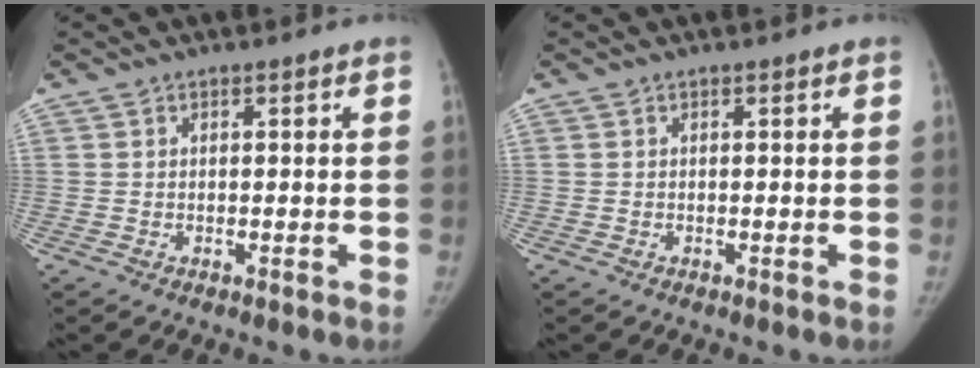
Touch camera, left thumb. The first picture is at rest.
{"total": 0.0}